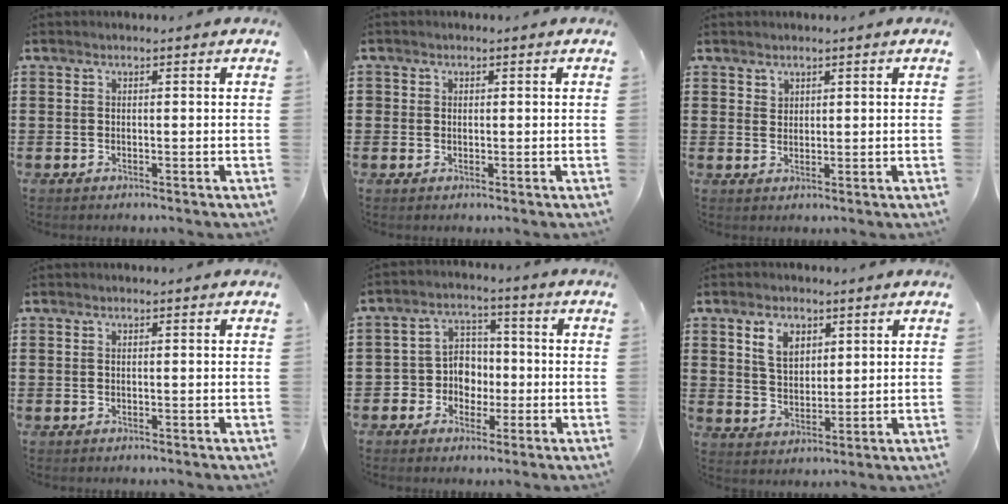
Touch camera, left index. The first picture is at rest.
{"total": 0.7, "force": [0.1, 0.7, 0.1], "torque": [-0.004, 0.004, 0.002]}
{"total": 1.6, "force": [1.3, 0.9, 0.1], "torque": [-0.003, 0.002, 0.026]}
{"total": 0.0}
{"total": 5.3, "force": [-1.3, 4.9, 1.3], "torque": [-0.042, 0.014, -0.028]}
{"total": 5.4, "force": [3.1, 3.3, 3.0], "torque": [-0.055, 0.007, 0.053]}